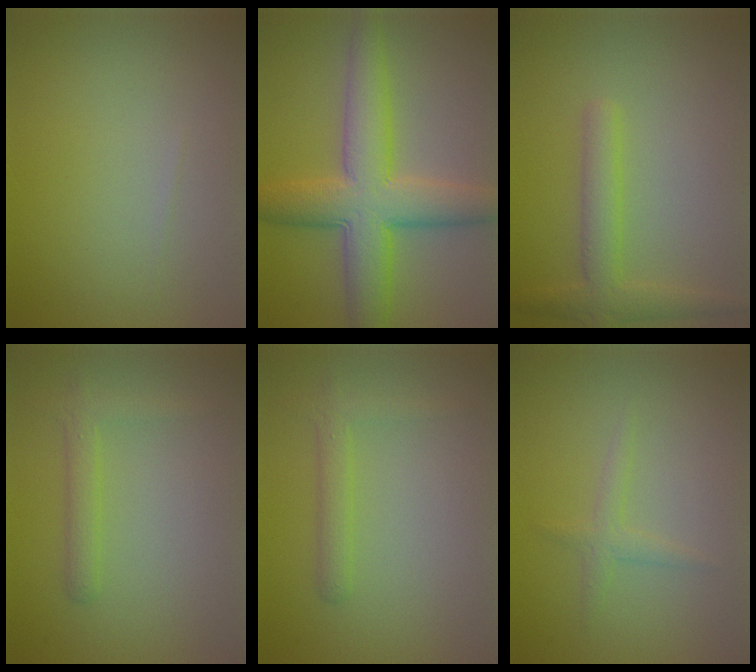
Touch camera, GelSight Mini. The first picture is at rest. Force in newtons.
{"total": 7.9, "press": 7.9, "slide": 0.2}
{"total": 3.0, "press": 3.0, "slide": 0.1}
{"total": 1.9, "press": 1.9, "slide": 0.1}
{"total": 1.9, "press": 1.9, "slide": 0.1}
{"total": 0.7, "press": 0.6, "slide": 0.1}